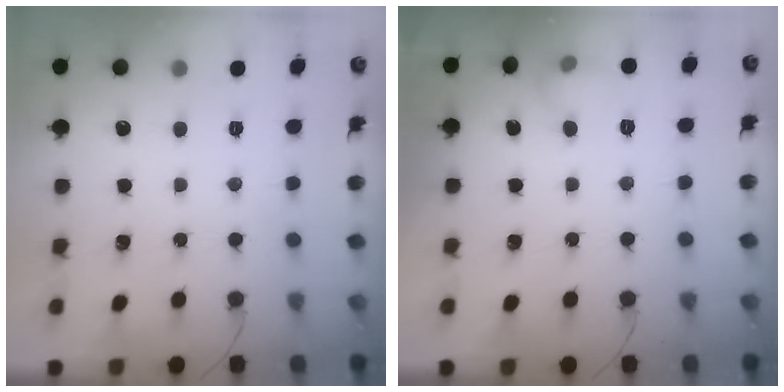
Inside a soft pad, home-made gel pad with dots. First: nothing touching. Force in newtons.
{"total": 5.9, "press": 5.7, "slide": 1.6}